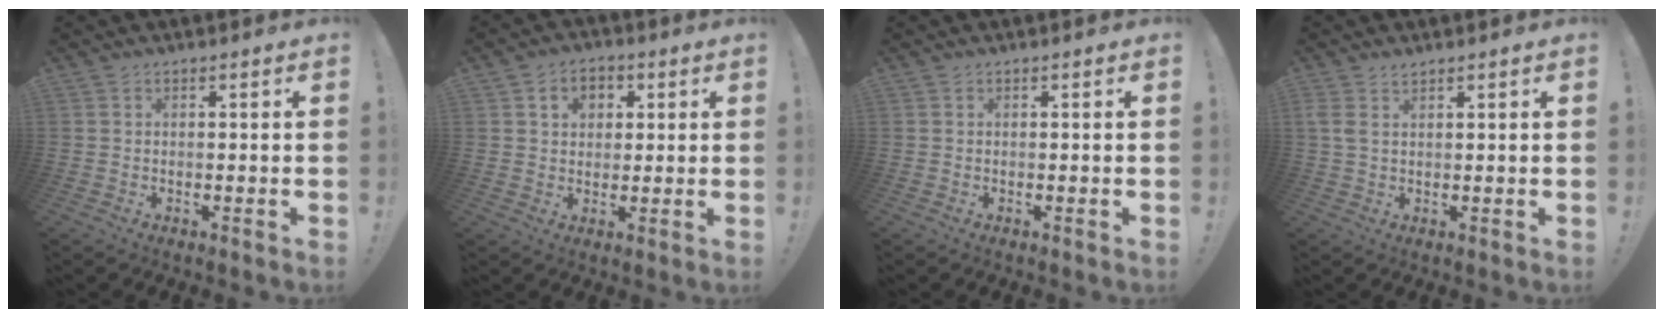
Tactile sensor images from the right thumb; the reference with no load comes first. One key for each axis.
{"total": 6.2, "fx": 2.1, "fy": 5.2, "fz": 2.7, "tx": -0.034, "ty": -0.004, "tz": 0.037}
{"total": 0.0}
{"total": 2.3, "fx": 1.6, "fy": 0.8, "fz": 1.5, "tx": -0.026, "ty": -0.007, "tz": 0.029}